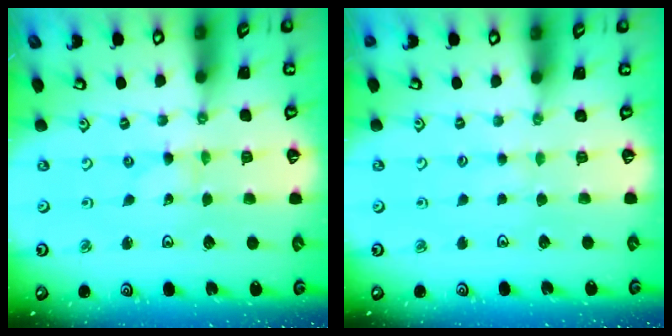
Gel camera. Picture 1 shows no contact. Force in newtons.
{"total": 2.0, "press": 2.0, "slide": 0.3}